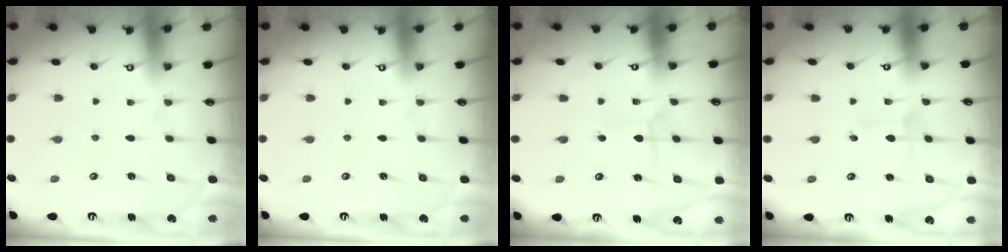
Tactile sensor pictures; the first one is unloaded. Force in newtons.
{"total": 0.0}
{"total": 2.2, "press": 2.2, "slide": 0.2}
{"total": 1.8, "press": 1.8, "slide": 0.1}